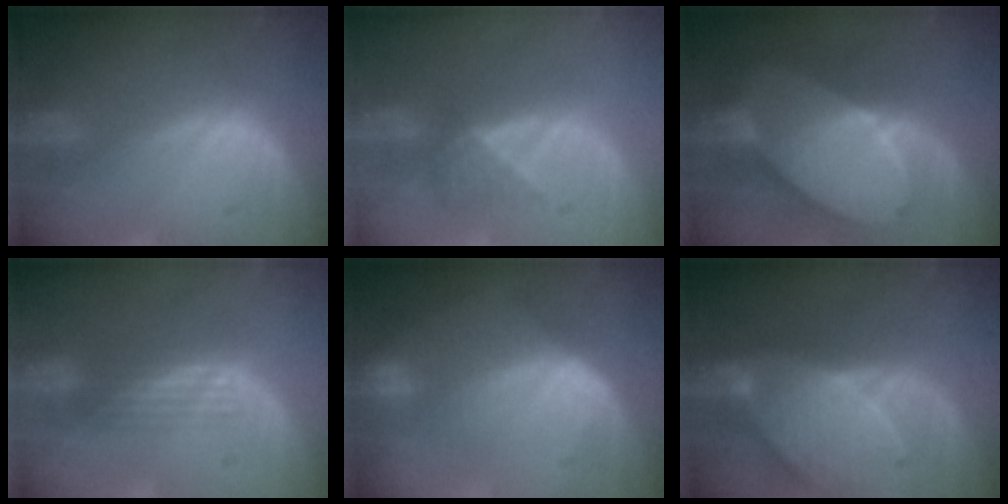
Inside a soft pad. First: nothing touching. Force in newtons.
{"total": 3.2, "press": 3.0, "slide": 1.1}
{"total": 10.1, "press": 10.1, "slide": 0.6}
{"total": 2.9, "press": 2.6, "slide": 1.3}
{"total": 7.1, "press": 6.9, "slide": 1.6}
{"total": 9.6, "press": 8.7, "slide": 4.0}